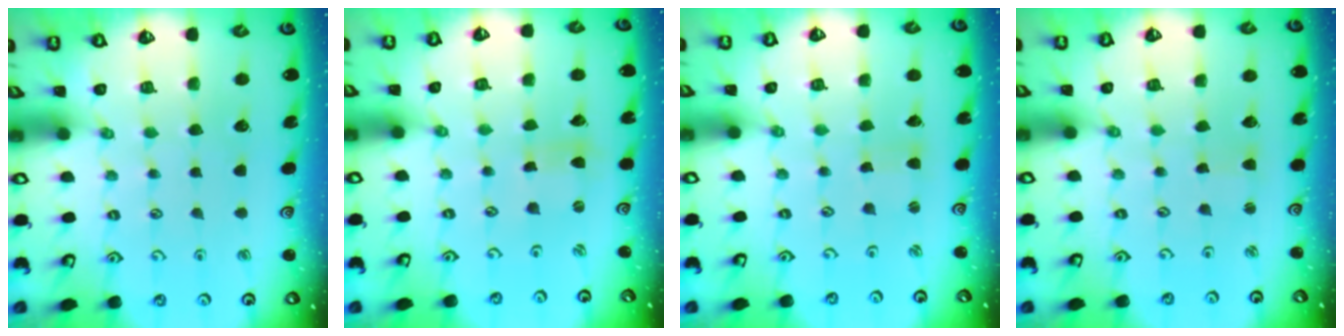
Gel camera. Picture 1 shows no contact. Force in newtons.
{"total": 0.8, "press": 0.8, "slide": 0.1}
{"total": 2.0, "press": 2.0, "slide": 0.4}
{"total": 2.2, "press": 2.2, "slide": 0.3}